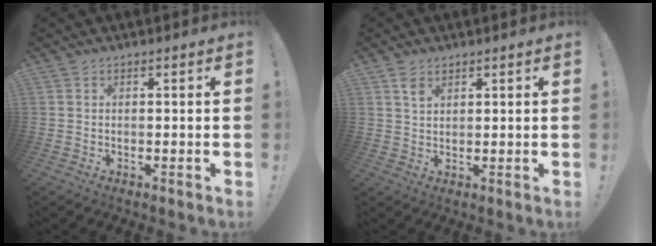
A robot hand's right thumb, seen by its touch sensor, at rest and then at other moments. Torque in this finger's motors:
{"motor_torque": [0.01, 0.02, 0.21, 0.19, 0.00]}